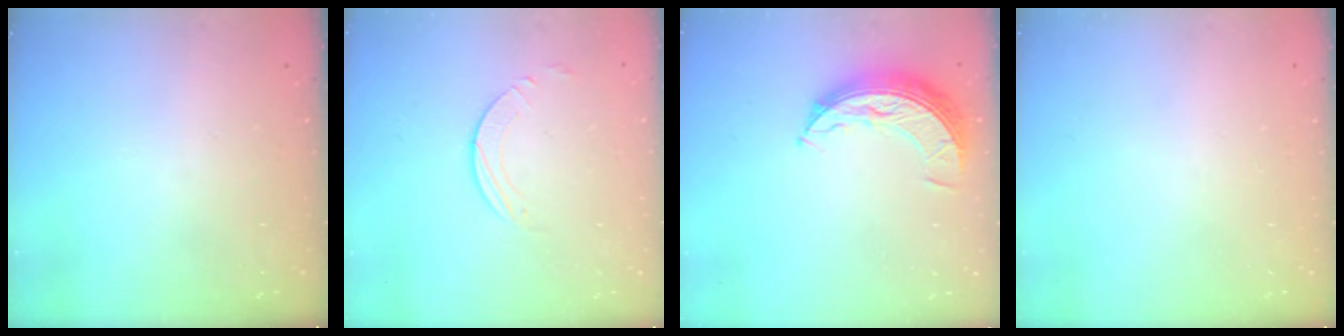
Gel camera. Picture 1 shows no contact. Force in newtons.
{"total": 3.2, "press": 3.2, "slide": 0.3}
{"total": 9.1, "press": 9.1, "slide": 0.6}
{"total": 0.0}